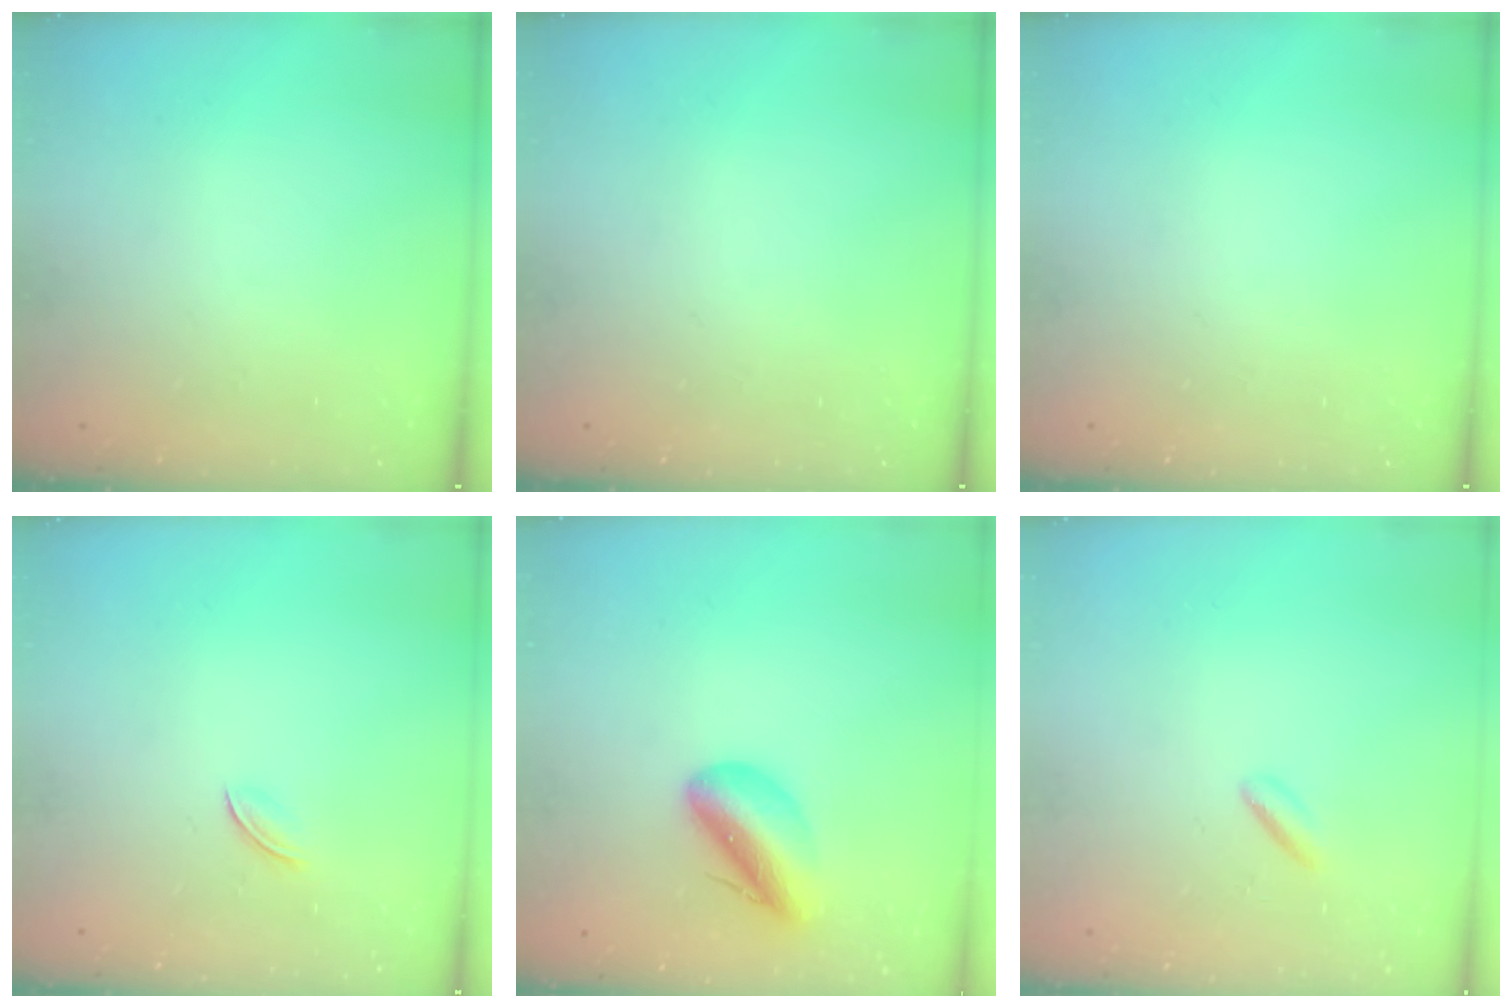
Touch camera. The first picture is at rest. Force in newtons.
{"total": 0.0}
{"total": 0.0}
{"total": 2.3, "press": 2.2, "slide": 0.7}
{"total": 10.1, "press": 9.7, "slide": 2.8}
{"total": 2.8, "press": 2.6, "slide": 0.9}